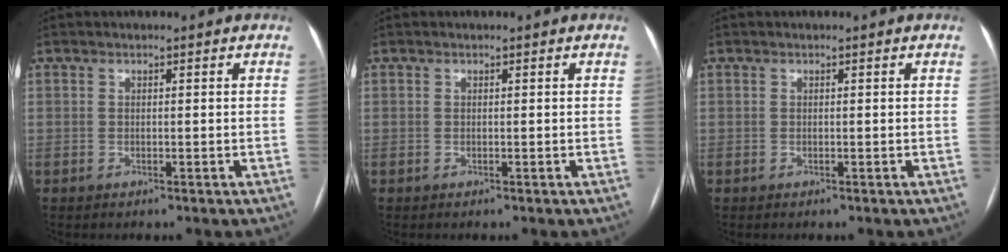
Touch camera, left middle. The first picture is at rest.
{"total": 0.0}
{"total": 0.0}